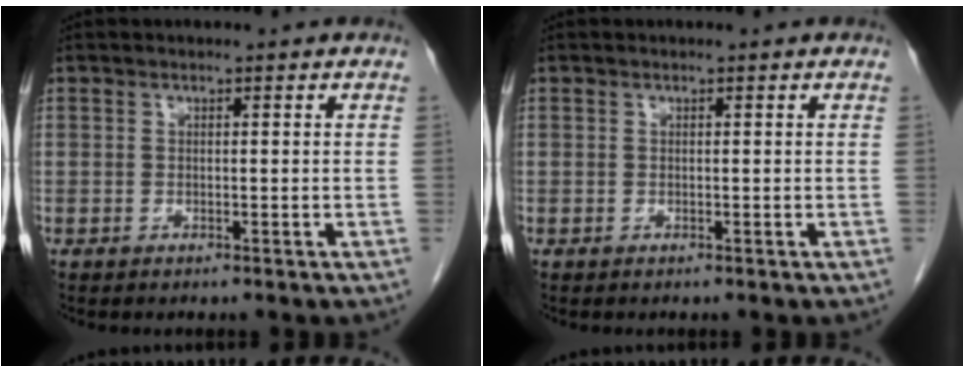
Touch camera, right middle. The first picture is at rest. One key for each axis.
{"total": 0.0}